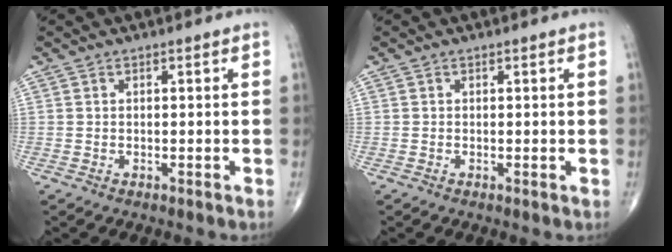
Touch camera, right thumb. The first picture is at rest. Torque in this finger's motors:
{"motor_torque": [-0.29, -0.20, 0.11, 0.06, 0.03]}